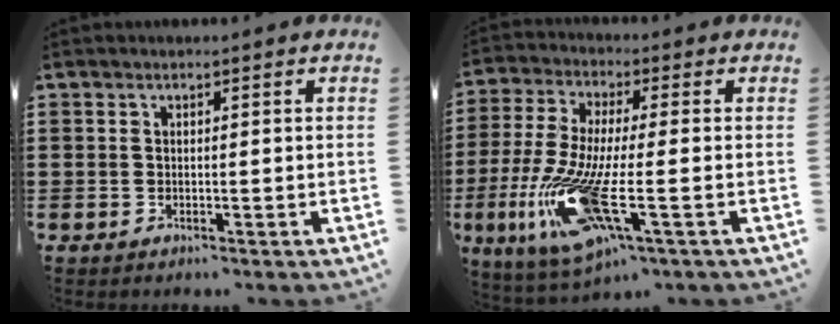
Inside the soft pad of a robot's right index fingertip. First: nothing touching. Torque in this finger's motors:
{"motor_torque": [2.14, 0.00, 1.05, 0.21]}